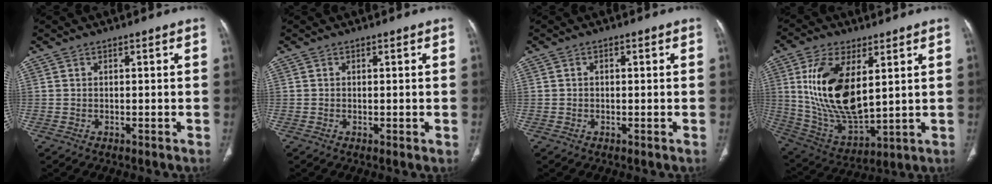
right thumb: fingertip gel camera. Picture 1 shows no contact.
{"total": 0.6, "force": [0.0, 0.2, 0.6], "torque": [-0.012, -0.004, -0.001]}
{"total": 0.7, "force": [0.1, 0.5, 0.5], "torque": [-0.008, 0.001, 0.000]}
{"total": 18.6, "force": [4.9, 9.1, 15.5], "torque": [-0.289, -0.025, 0.107]}